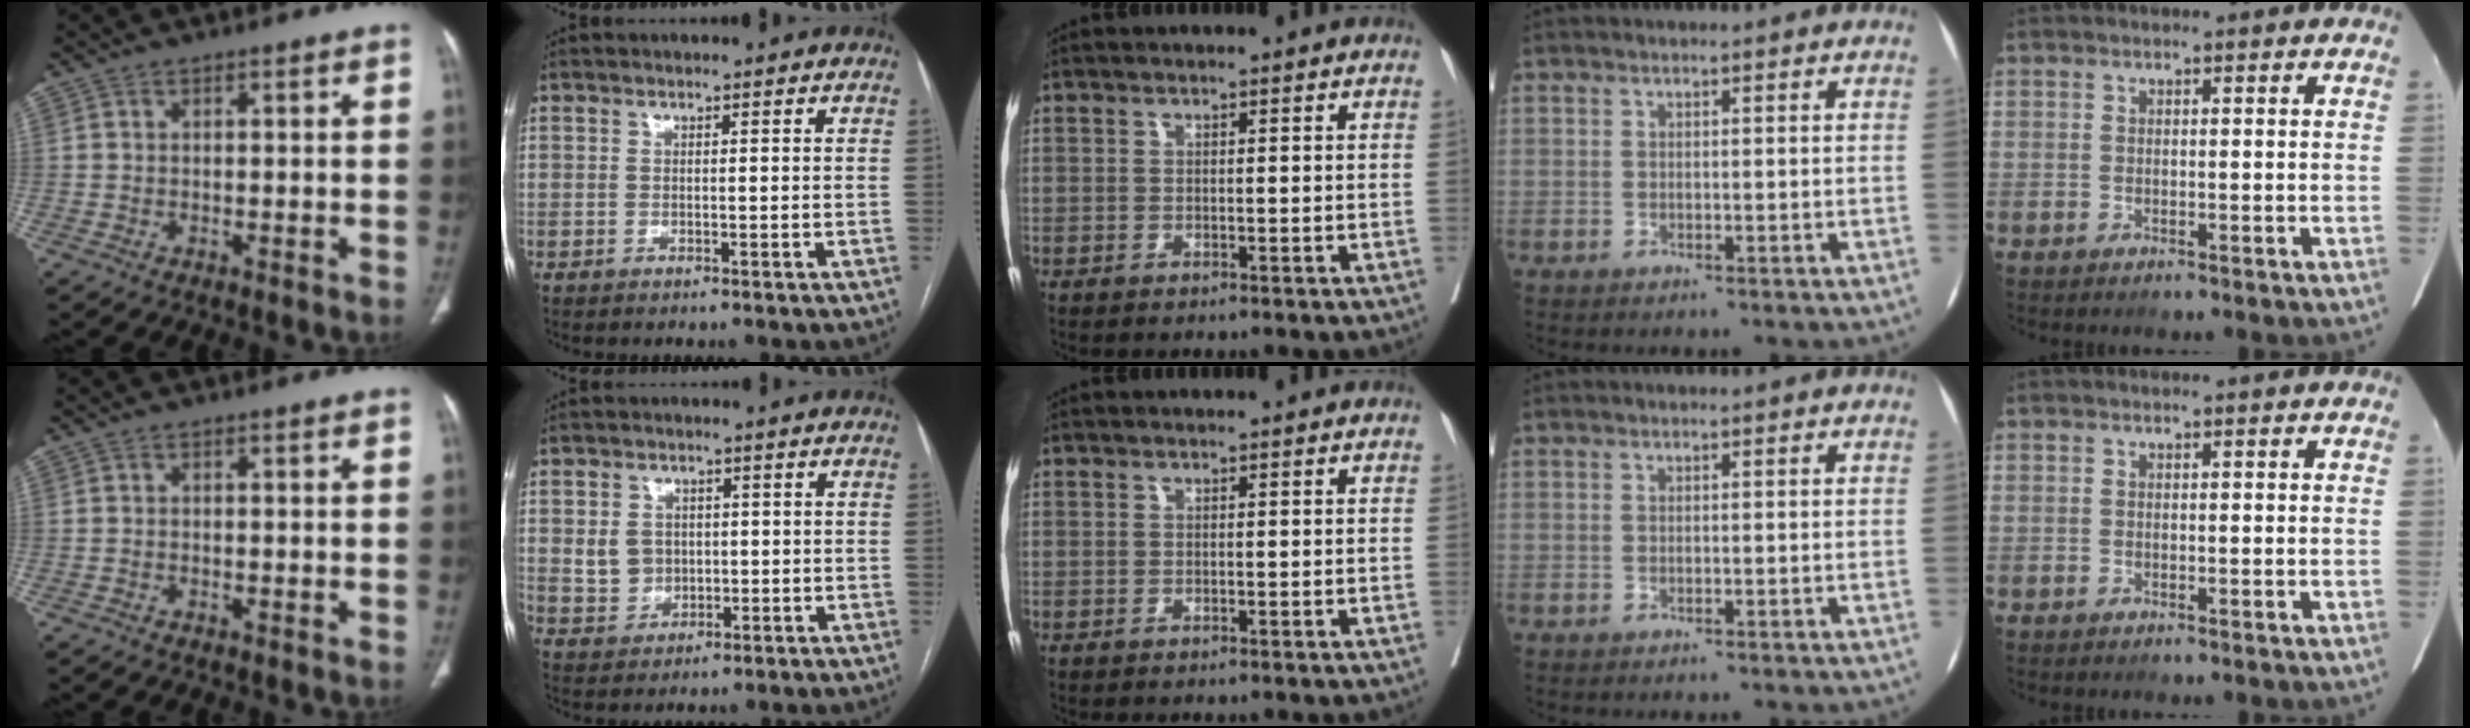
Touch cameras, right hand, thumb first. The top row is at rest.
{"index": {"total": 4.9, "force": [0.4, 4.5, 1.8], "torque": [-0.029, 0.016, 0.018]}}